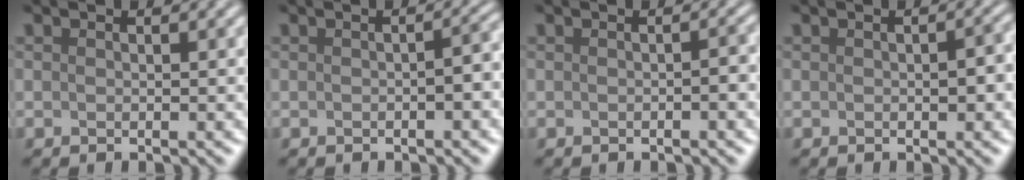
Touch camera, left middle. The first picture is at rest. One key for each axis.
{"total": 2.0, "fx": -0.4, "fy": 0.4, "fz": 1.9, "tx": -0.026, "ty": 0.007, "tz": -0.002}
{"total": 1.2, "fx": -0.3, "fy": 0.2, "fz": 1.2, "tx": -0.016, "ty": 0.004, "tz": -0.002}
{"total": 1.9, "fx": -0.1, "fy": 0.8, "fz": 1.7, "tx": -0.021, "ty": 0.001, "tz": 0.000}